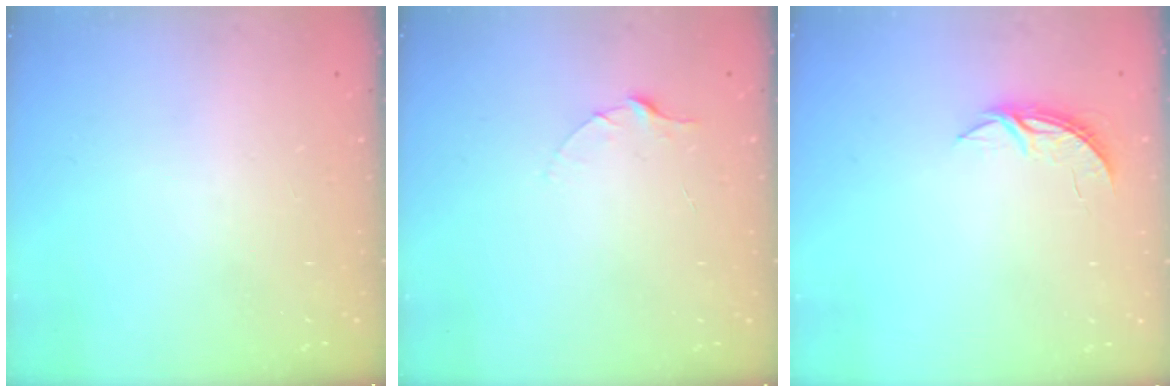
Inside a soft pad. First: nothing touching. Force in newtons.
{"total": 5.2, "press": 5.2, "slide": 0.5}
{"total": 3.7, "press": 3.7, "slide": 0.3}